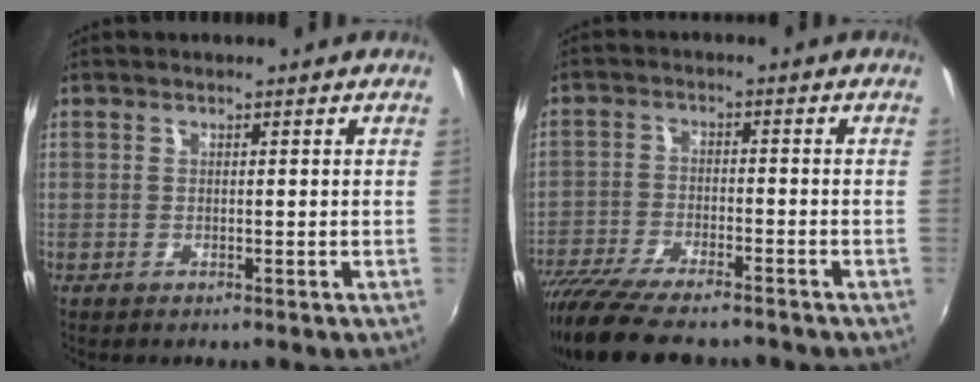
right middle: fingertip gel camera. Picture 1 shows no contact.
{"total": 15.5, "force": [-12.9, 3.7, 7.8], "torque": [-0.172, -0.042, -0.222]}